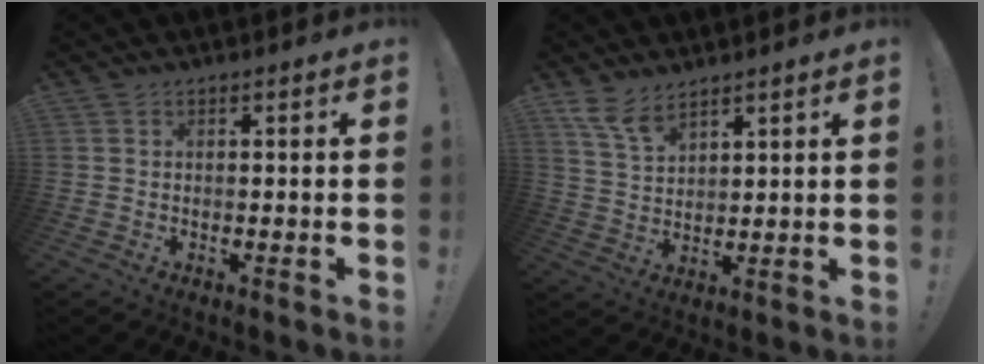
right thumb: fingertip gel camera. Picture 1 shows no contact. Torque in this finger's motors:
{"motor_torque": [0.26, 0.63, 0.36, 0.58, 0.02]}